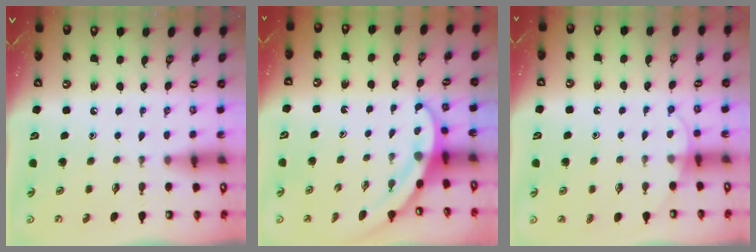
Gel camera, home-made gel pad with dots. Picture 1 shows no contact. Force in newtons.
{"total": 3.2, "press": 3.2, "slide": 0.2}
{"total": 3.9, "press": 3.9, "slide": 0.3}